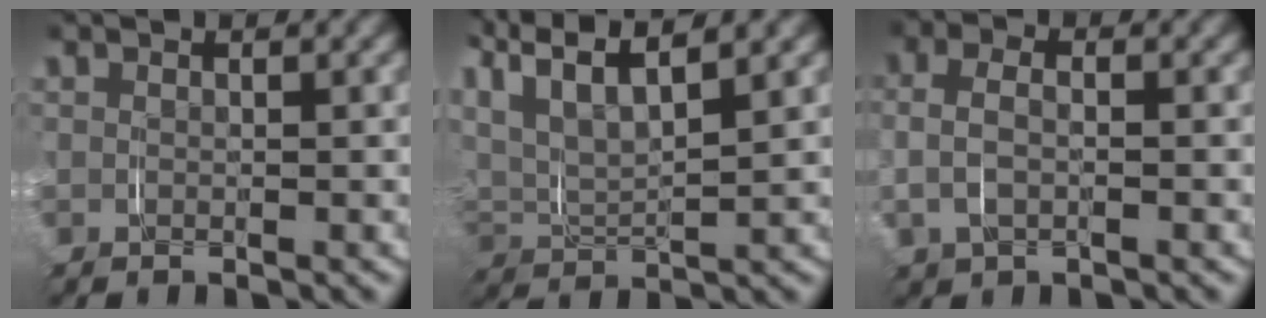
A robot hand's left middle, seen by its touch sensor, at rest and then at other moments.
{"total": 7.4, "force": [3.1, 4.5, 5.0], "torque": [-0.136, -0.009, 0.053]}
{"total": 3.4, "force": [-0.2, 2.2, 2.6], "torque": [-0.068, 0.001, -0.001]}